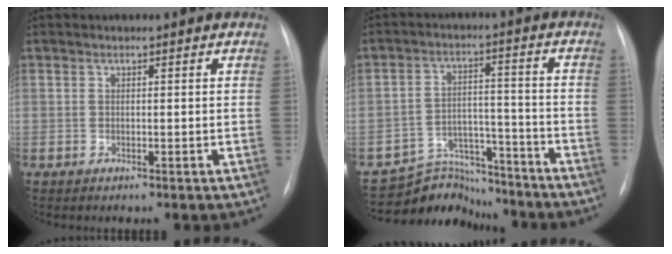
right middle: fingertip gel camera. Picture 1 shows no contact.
{"total": 9.5, "force": [-9.0, 3.0, -0.8], "torque": [0.016, 0.042, -0.148]}